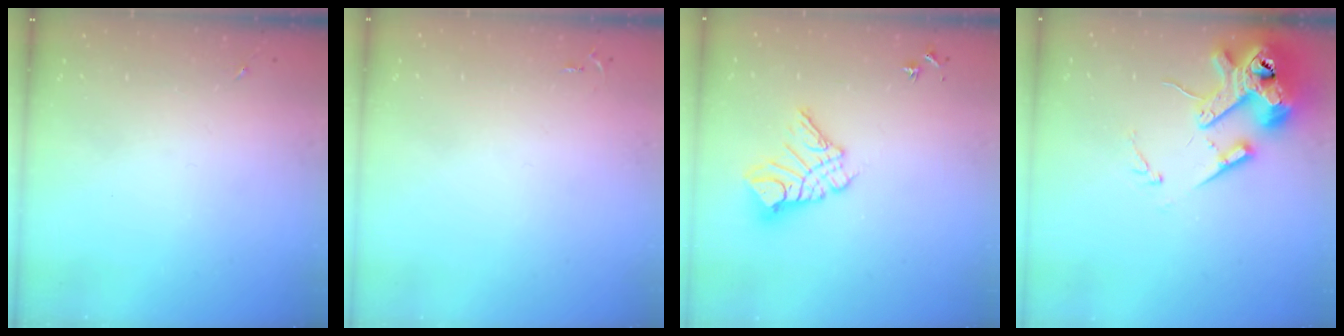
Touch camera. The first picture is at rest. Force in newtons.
{"total": 2.6, "press": 2.6, "slide": 0.4}
{"total": 11.7, "press": 11.7, "slide": 1.2}
{"total": 16.0, "press": 15.8, "slide": 2.5}